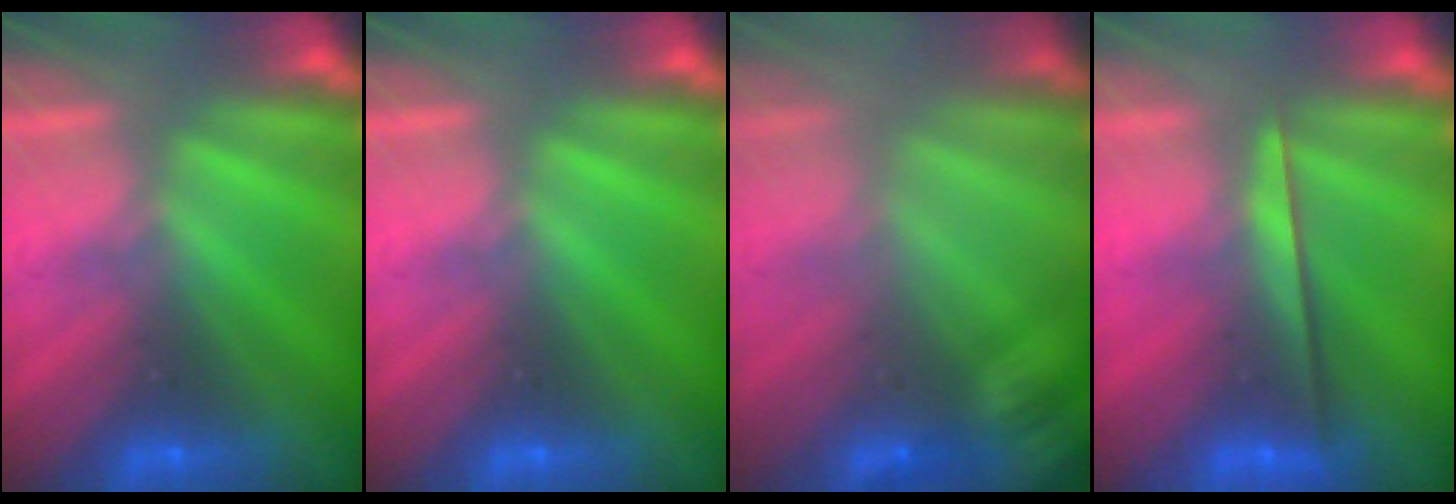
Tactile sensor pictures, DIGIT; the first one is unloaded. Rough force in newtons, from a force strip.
{"total": 0.0}
{"total": 3.2}
{"total": 2.4}